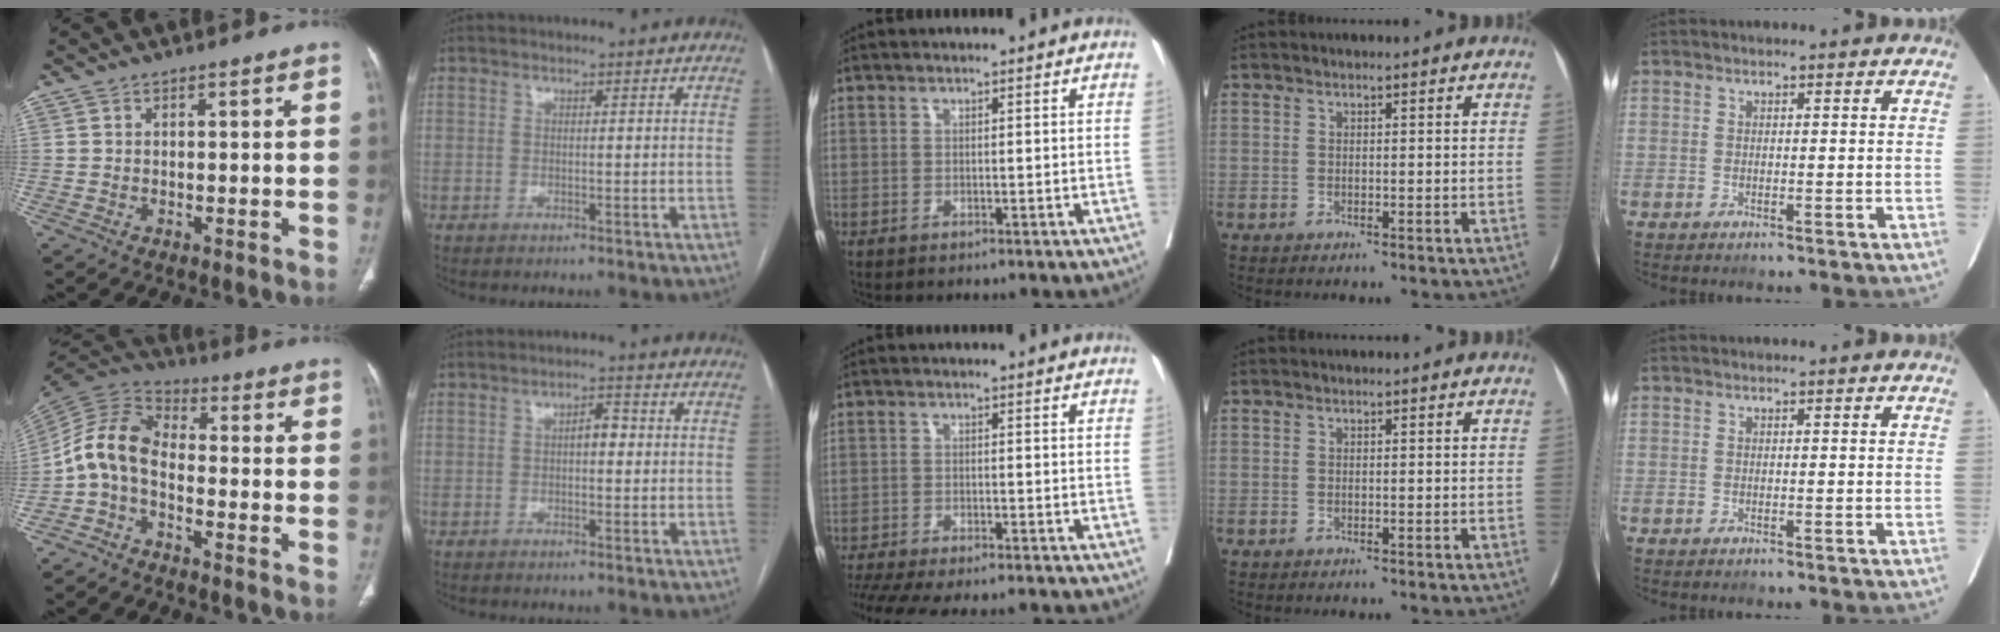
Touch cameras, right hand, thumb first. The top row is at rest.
{"thumb": {"total": 9.3, "force": [-2.8, 5.6, 6.9], "torque": [-0.131, 0.055, -0.074]}, "index": {"total": 2.7, "force": [0.1, 1.2, 2.4], "torque": [-0.034, 0.013, -0.001]}, "middle": {"total": 14.7, "force": [-13.0, 2.6, 6.5], "torque": [-0.130, -0.021, -0.180]}}